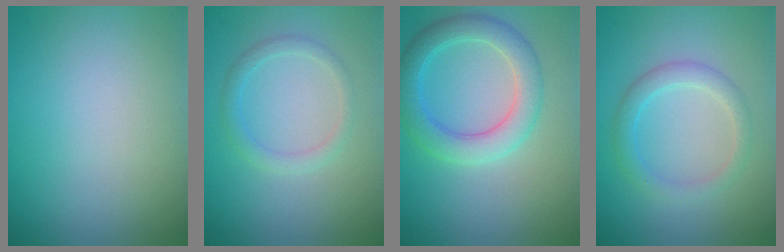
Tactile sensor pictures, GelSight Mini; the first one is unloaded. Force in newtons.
{"total": 1.6, "press": 1.6, "slide": 0.0}
{"total": 3.6, "press": 3.6, "slide": 0.3}
{"total": 2.3, "press": 2.3, "slide": 0.1}